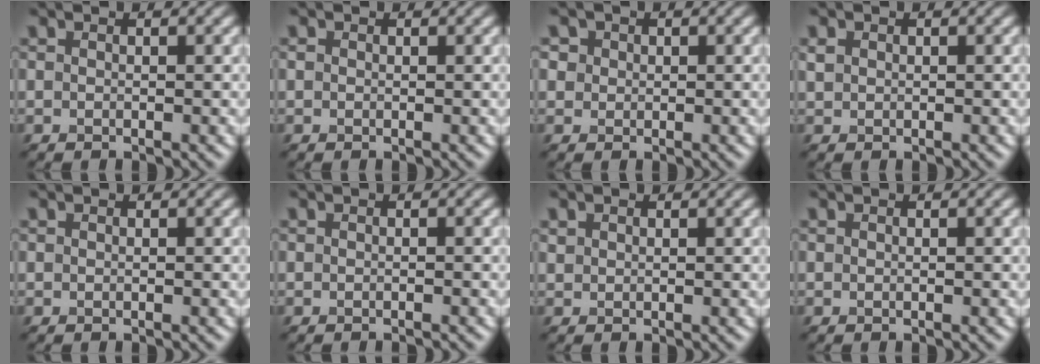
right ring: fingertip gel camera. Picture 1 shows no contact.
{"total": 0.0}
{"total": 1.1, "force": [0.6, 0.8, -0.4], "torque": [-0.011, 0.011, 0.014]}
{"total": 0.8, "force": [-0.2, -0.4, -0.7], "torque": [-0.008, 0.004, 0.021]}
{"total": 0.0}
{"total": 0.5, "force": [-0.5, 0.2, 0.1], "torque": [0.011, -0.004, -0.012]}
{"total": 1.0, "force": [0.3, -0.5, -0.8], "torque": [-0.003, -0.001, 0.020]}
{"total": 0.0}